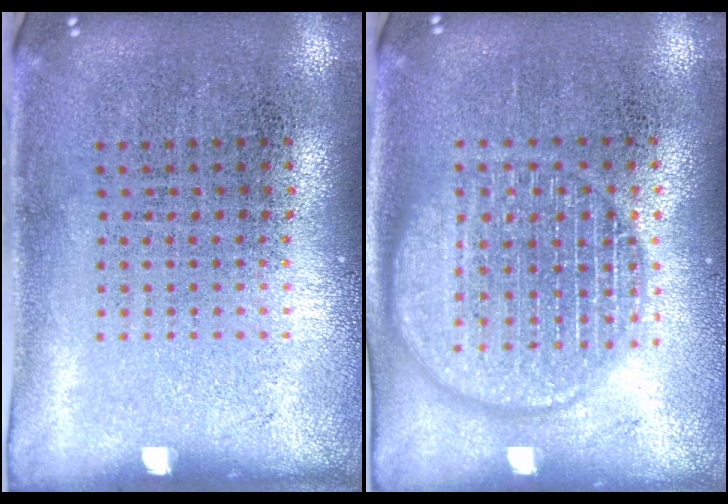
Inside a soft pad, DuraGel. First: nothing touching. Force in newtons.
{"total": 2.9, "press": 2.9, "slide": 0.4}